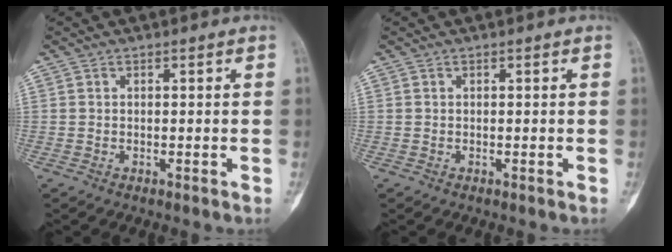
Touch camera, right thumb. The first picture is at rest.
{"total": 0.0}